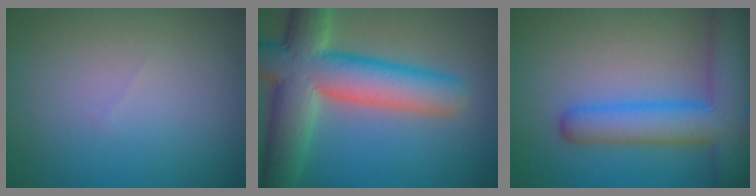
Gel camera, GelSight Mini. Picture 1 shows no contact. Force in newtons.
{"total": 10.3, "press": 10.3, "slide": 0.7}
{"total": 6.5, "press": 6.5, "slide": 0.3}